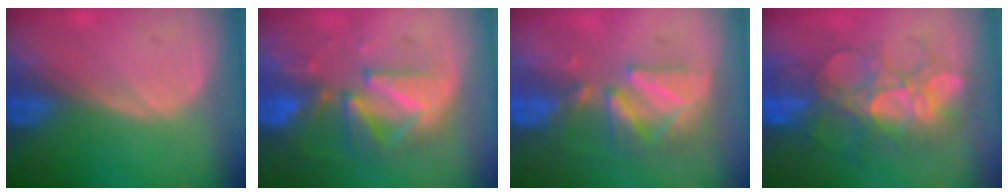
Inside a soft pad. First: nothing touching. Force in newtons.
{"total": 9.8, "press": 8.7, "slide": 4.4}
{"total": 8.6, "press": 7.7, "slide": 4.0}
{"total": 9.0, "press": 8.8, "slide": 2.0}